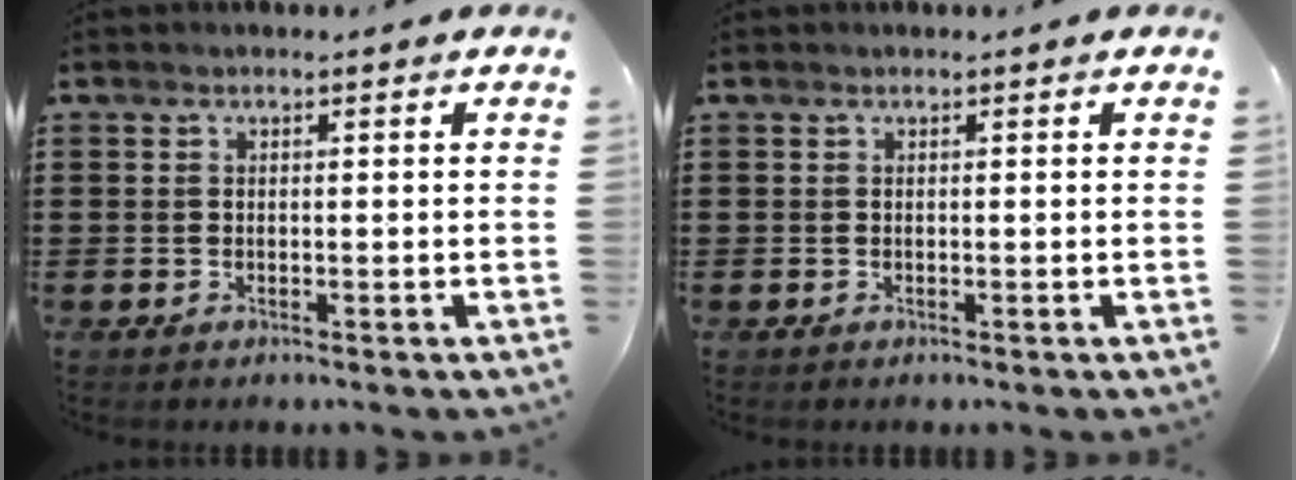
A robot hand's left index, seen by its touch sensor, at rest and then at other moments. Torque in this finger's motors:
{"motor_torque": [0.00, 0.00, 0.00, 0.00]}